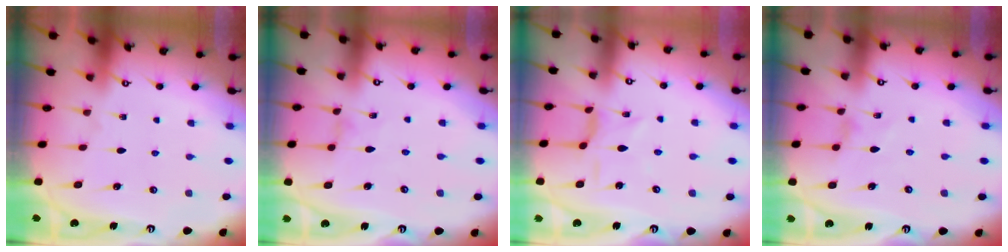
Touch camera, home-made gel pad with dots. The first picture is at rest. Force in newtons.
{"total": 0.0}
{"total": 3.2, "press": 3.1, "slide": 0.7}
{"total": 1.1, "press": 1.0, "slide": 0.3}